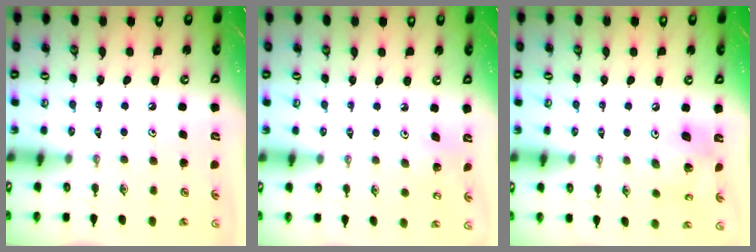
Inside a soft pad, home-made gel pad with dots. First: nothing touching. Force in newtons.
{"total": 4.8, "press": 4.8, "slide": 0.4}
{"total": 14.1, "press": 13.9, "slide": 2.1}